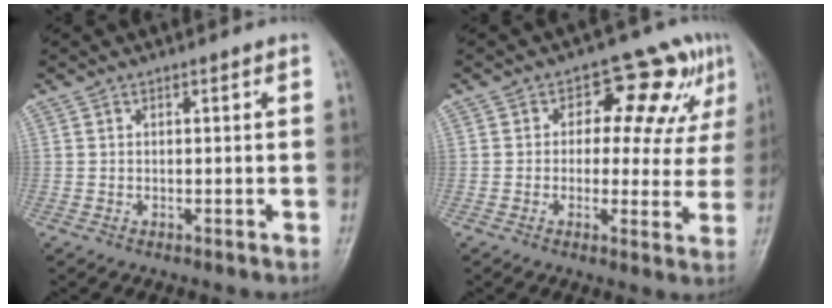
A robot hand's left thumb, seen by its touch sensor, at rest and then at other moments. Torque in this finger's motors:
{"motor_torque": [0.01, 0.32, -0.04, -0.13, 0.09]}